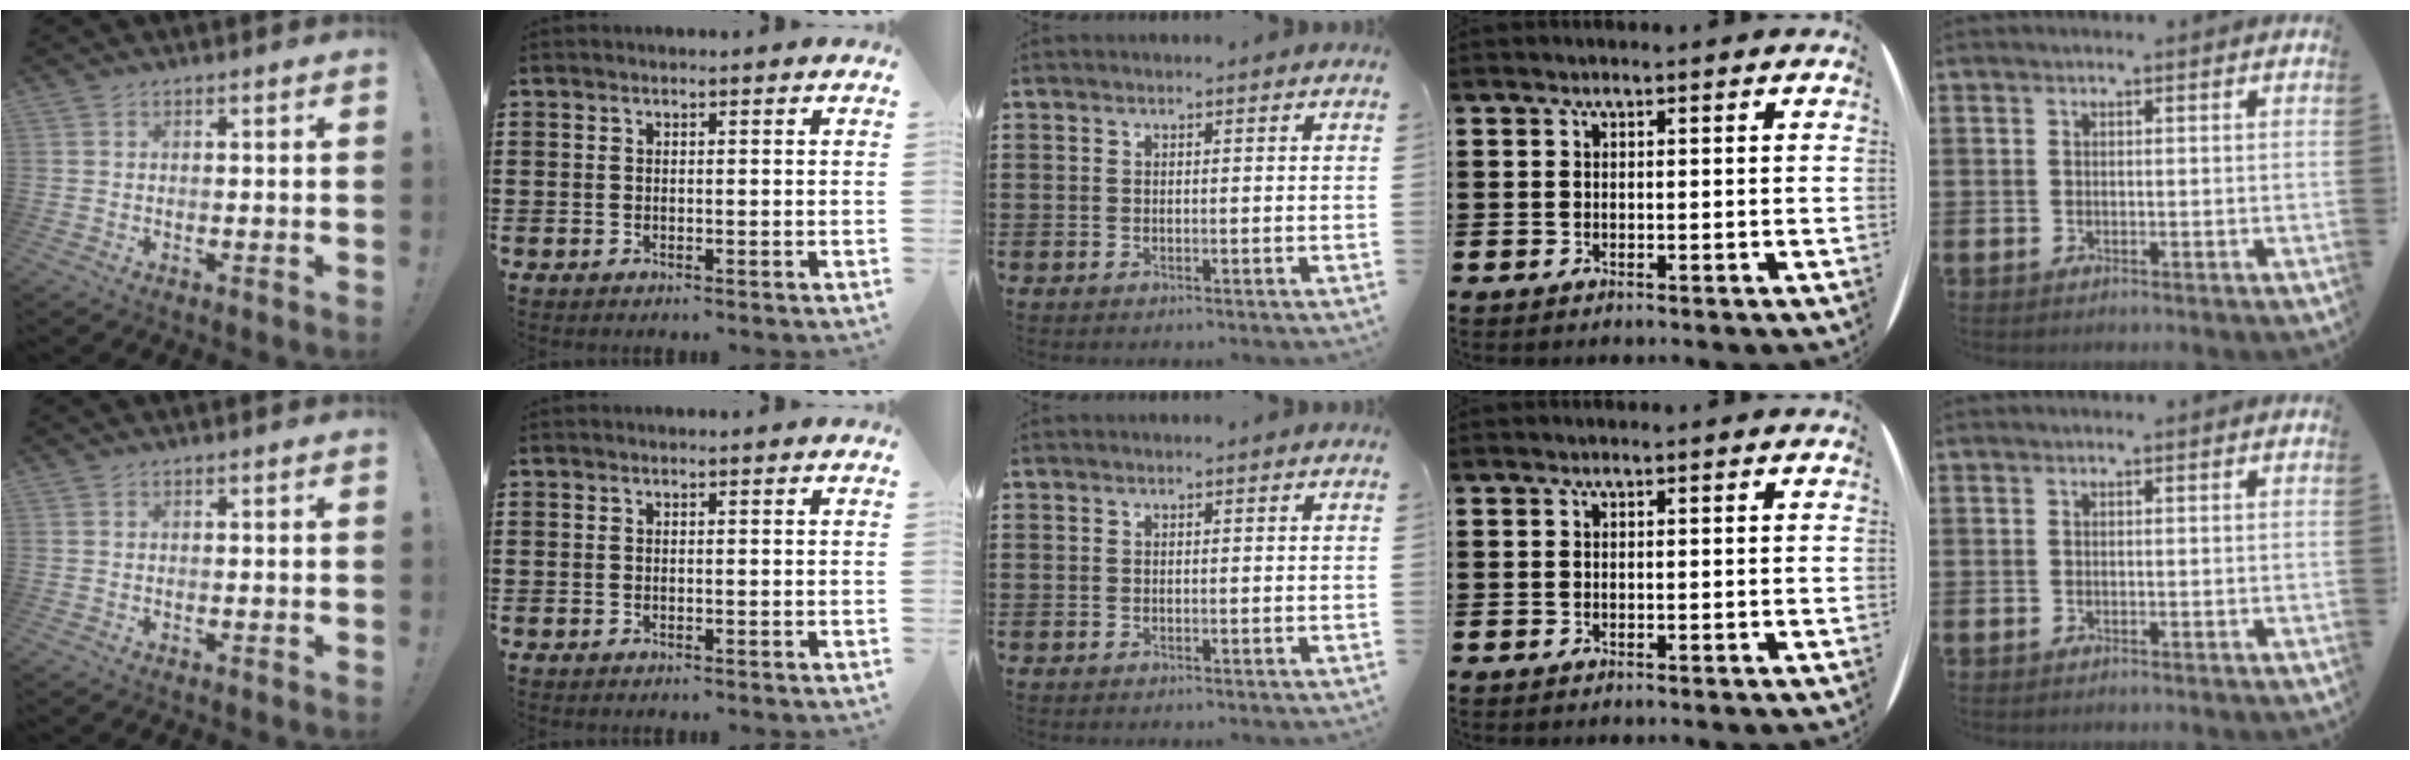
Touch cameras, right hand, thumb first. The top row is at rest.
{}